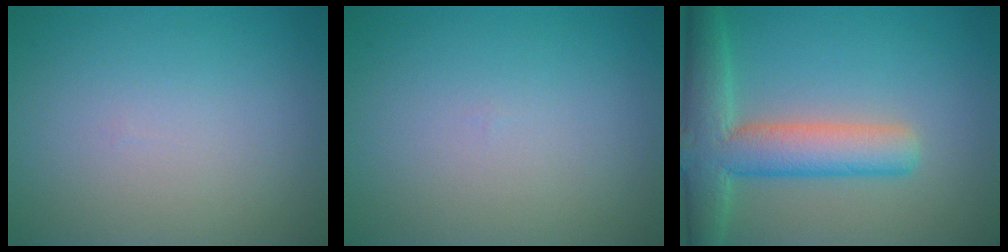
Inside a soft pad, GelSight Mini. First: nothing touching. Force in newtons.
{"total": 0.0}
{"total": 7.1, "press": 7.1, "slide": 0.4}